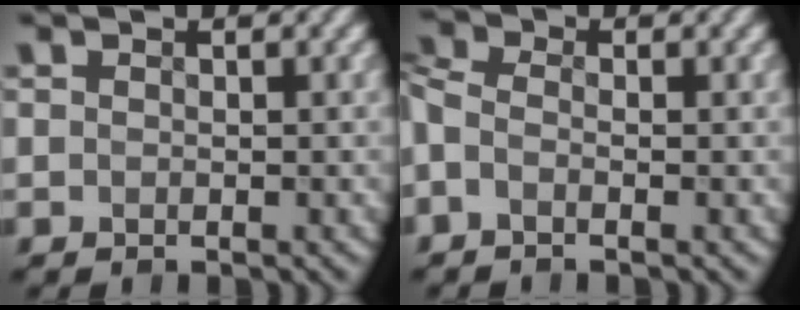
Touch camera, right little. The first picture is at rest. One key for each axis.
{"total": 2.5, "fx": -0.9, "fy": 1.4, "fz": 1.8, "tx": -0.052, "ty": 0.006, "tz": -0.034}